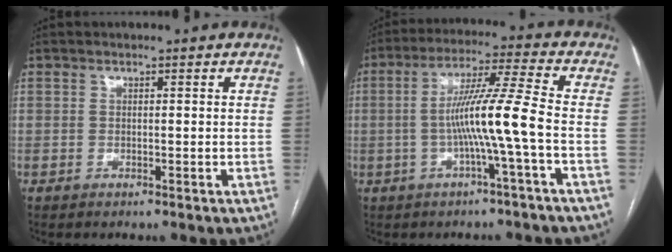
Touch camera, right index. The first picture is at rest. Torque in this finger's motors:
{"motor_torque": [1.58, -0.42, 0.88, 0.21]}